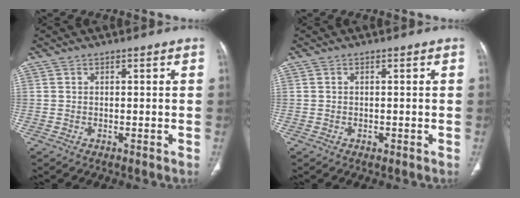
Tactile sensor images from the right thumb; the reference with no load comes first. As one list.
[{"total": 0.6, "force": [-0.2, 0.5, 0.3], "torque": [-0.006, 0.000, -0.003]}]